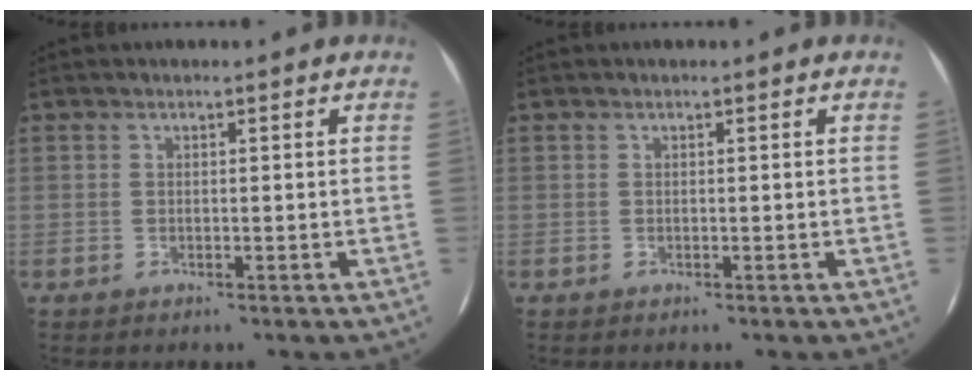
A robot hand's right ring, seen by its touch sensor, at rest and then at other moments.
{"total": 0.0}